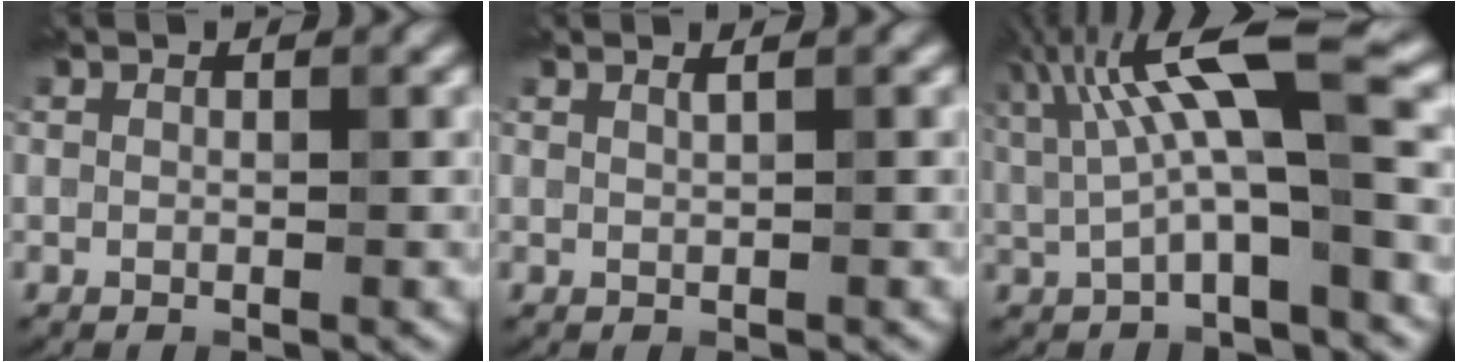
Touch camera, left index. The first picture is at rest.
{"total": 0.6, "force": [0.6, -0.1, -0.1], "torque": [0.002, 0.004, 0.009]}
{"total": 7.2, "force": [1.3, 1.1, 7.0], "torque": [-0.151, -0.003, 0.050]}